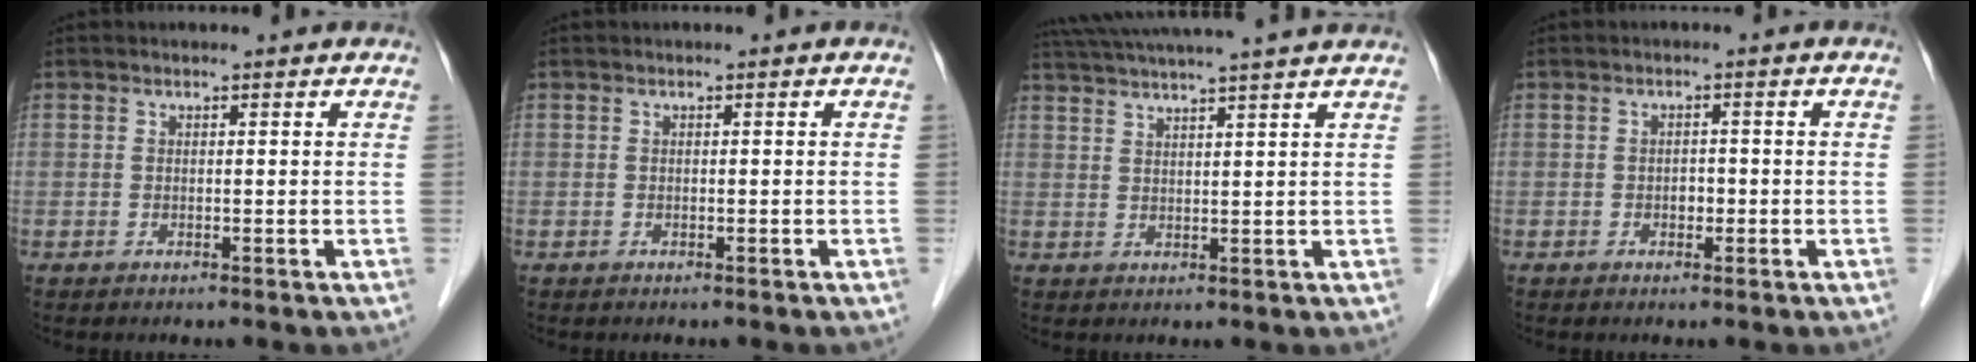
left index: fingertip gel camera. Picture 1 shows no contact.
{"total": 0.0}
{"total": 14.8, "force": [13.1, -0.9, 6.8], "torque": [-0.125, 0.022, 0.187]}
{"total": 1.4, "force": [-0.6, 1.0, 0.8], "torque": [-0.011, 0.001, -0.009]}